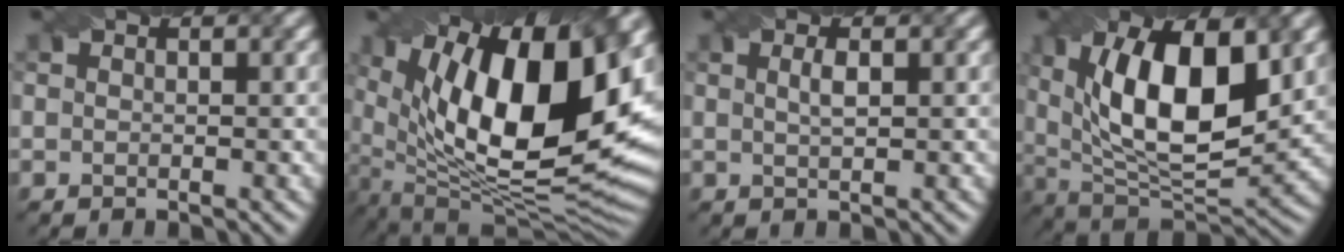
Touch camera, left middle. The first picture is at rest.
{"total": 18.2, "force": [5.3, 8.1, 15.3], "torque": [-0.253, 0.005, 0.097]}
{"total": 1.2, "force": [0.1, 0.3, 1.2], "torque": [-0.019, 0.004, 0.003]}
{"total": 12.8, "force": [3.2, 5.5, 11.2], "torque": [-0.175, -0.002, 0.050]}